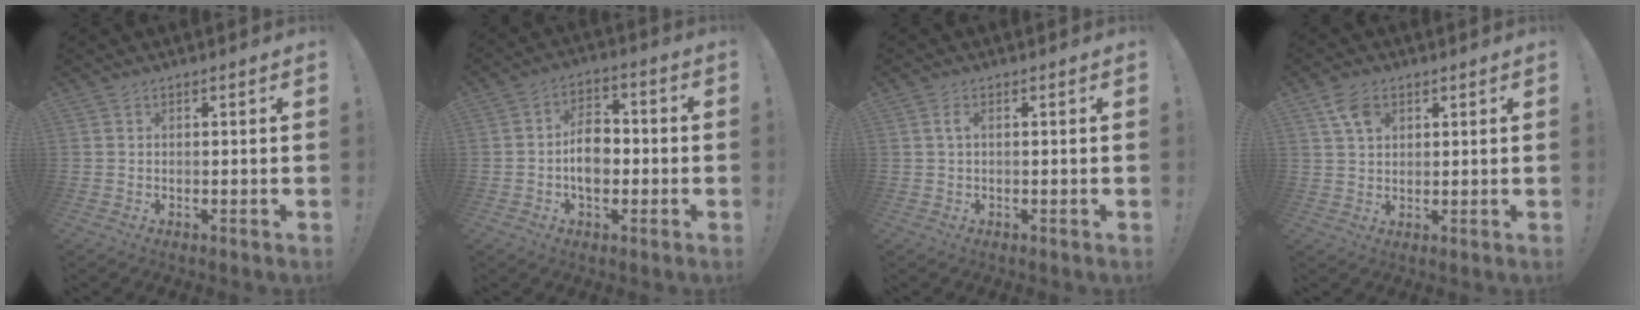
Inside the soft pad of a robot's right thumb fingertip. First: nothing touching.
{"total": 9.1, "force": [-1.5, 6.4, 6.3], "torque": [-0.100, 0.013, -0.026]}
{"total": 1.7, "force": [0.1, 0.2, 1.7], "torque": [-0.035, 0.003, 0.001]}
{"total": 5.9, "force": [2.9, 4.1, 3.2], "torque": [-0.051, -0.006, 0.056]}